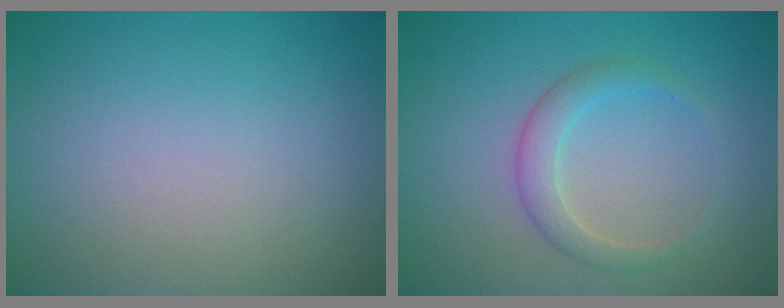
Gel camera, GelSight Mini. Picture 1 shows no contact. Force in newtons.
{"total": 2.3, "press": 2.3, "slide": 0.1}